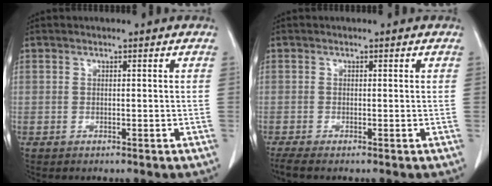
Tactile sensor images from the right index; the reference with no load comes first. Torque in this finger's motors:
{"motor_torque": [0.01, -0.02, 0.06, 0.02]}